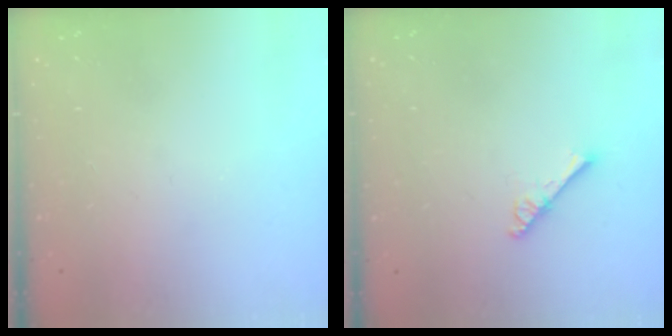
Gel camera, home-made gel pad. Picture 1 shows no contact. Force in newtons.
{"total": 2.5, "press": 2.5, "slide": 0.3}